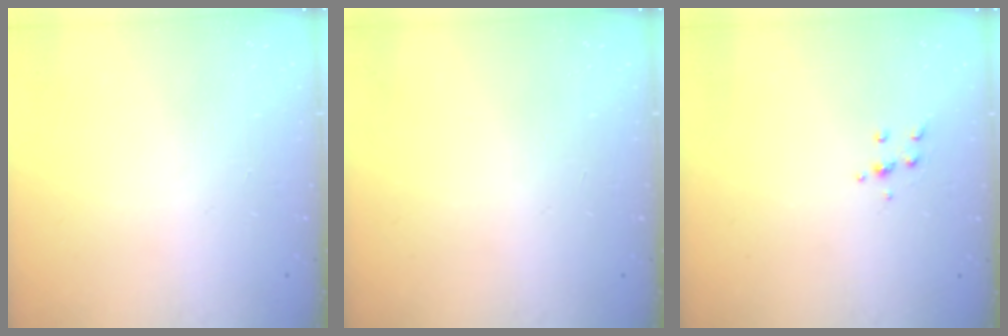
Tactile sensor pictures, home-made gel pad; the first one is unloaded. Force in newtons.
{"total": 0.0}
{"total": 4.0, "press": 3.9, "slide": 0.9}